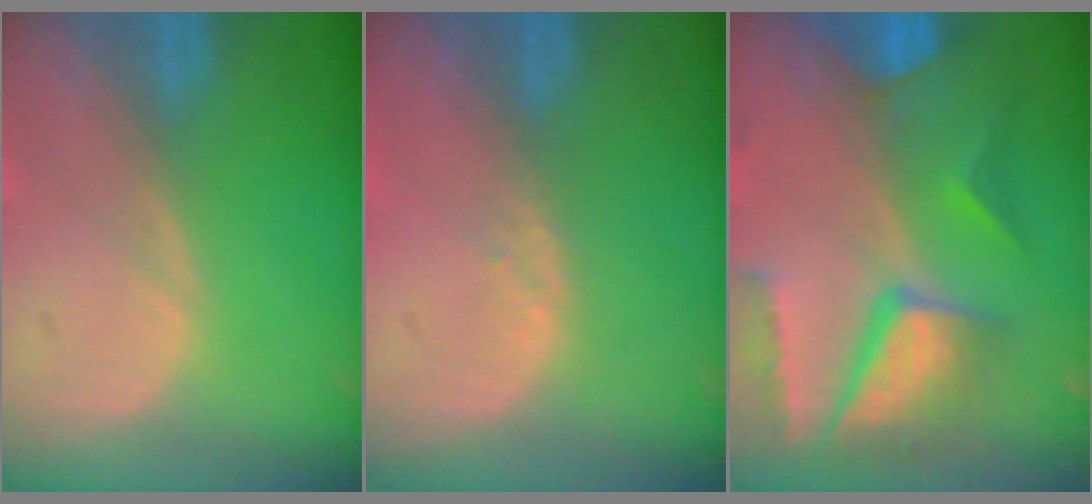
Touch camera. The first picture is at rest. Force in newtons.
{"total": 1.1, "press": 0.8, "slide": 0.7}
{"total": 10.4, "press": 8.8, "slide": 5.5}